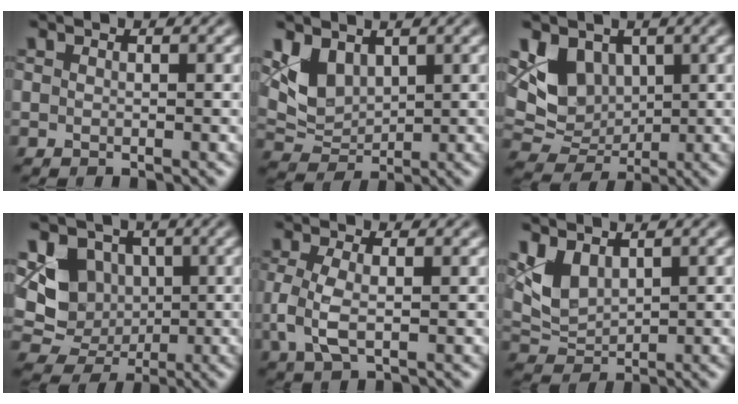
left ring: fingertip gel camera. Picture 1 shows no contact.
{"total": 3.6, "force": [1.9, 2.4, 1.9], "torque": [-0.043, -0.010, 0.040]}
{"total": 5.4, "force": [1.4, 4.3, 3.0], "torque": [-0.052, -0.011, 0.027]}
{"total": 6.6, "force": [1.0, 5.8, 3.1], "torque": [-0.041, -0.005, 0.007]}
{"total": 3.5, "force": [-0.1, 1.5, 3.2], "torque": [-0.082, -0.003, -0.005]}
{"total": 3.2, "force": [1.8, 1.9, 2.0], "torque": [-0.046, -0.006, 0.039]}